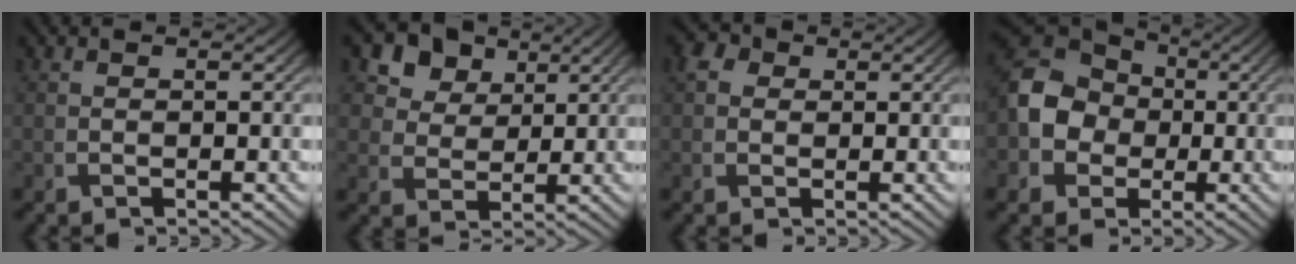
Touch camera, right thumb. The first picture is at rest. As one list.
[{"total": 9.1, "force": [5.0, 6.5, 3.8], "torque": [-0.110, -0.013, 0.101]}, {"total": 2.3, "force": [0.6, 2.0, 1.0], "torque": [-0.023, 0.002, 0.004]}, {"total": 9.9, "force": [-0.7, 8.5, 5.0], "torque": [-0.111, -0.003, -0.032]}]